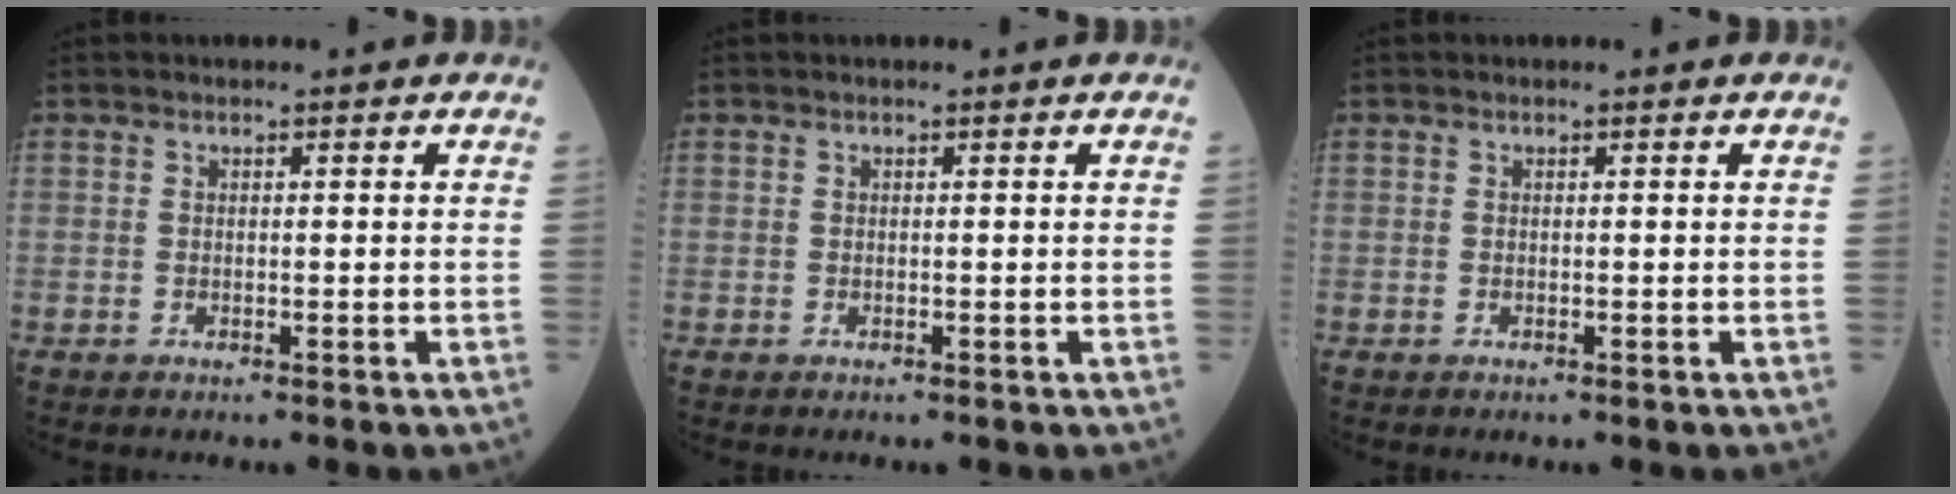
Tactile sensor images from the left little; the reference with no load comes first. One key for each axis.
{"total": 0.0}
{"total": 0.0}